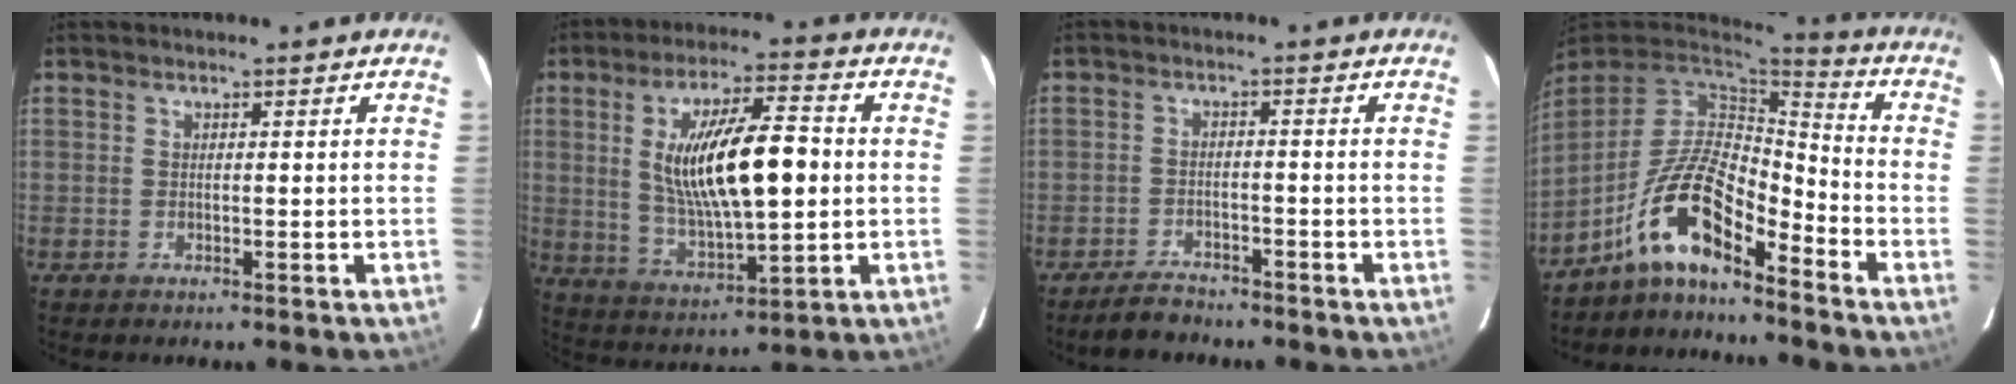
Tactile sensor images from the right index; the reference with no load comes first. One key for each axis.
{"total": 15.8, "fx": 1.3, "fy": 3.8, "fz": 15.3, "tx": -0.284, "ty": 0.008, "tz": 0.027}
{"total": 3.8, "fx": -3.5, "fy": 1.4, "fz": 0.8, "tx": -0.022, "ty": -0.003, "tz": -0.059}
{"total": 11.2, "fx": -7.8, "fy": 3.0, "fz": 7.4, "tx": -0.148, "ty": 0.027, "tz": -0.145}